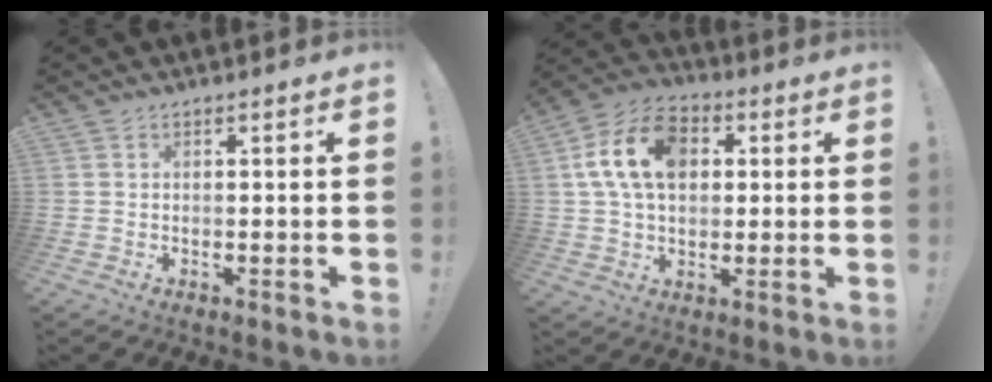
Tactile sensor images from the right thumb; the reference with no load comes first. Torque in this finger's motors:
{"motor_torque": [0.83, 0.80, 1.33, 0.17, 0.10]}